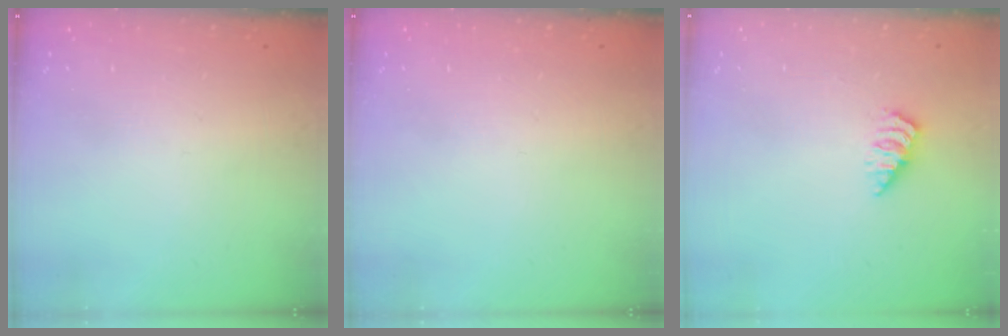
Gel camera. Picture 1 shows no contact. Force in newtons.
{"total": 0.0}
{"total": 1.7, "press": 1.7, "slide": 0.2}